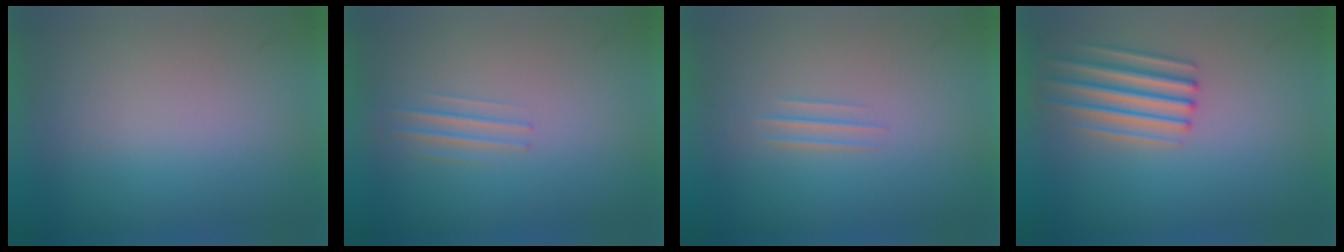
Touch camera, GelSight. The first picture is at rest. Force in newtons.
{"total": 1.2}
{"total": 1.0}
{"total": 1.6}